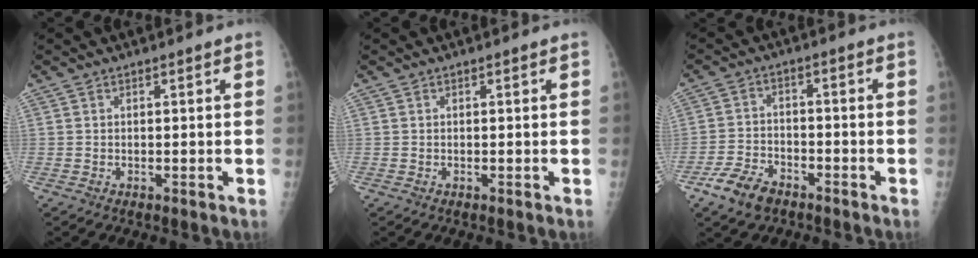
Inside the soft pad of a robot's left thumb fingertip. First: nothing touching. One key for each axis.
{"total": 0.0}
{"total": 7.2, "fx": -4.9, "fy": 4.0, "fz": 3.5, "tx": -0.065, "ty": 0.019, "tz": -0.092}